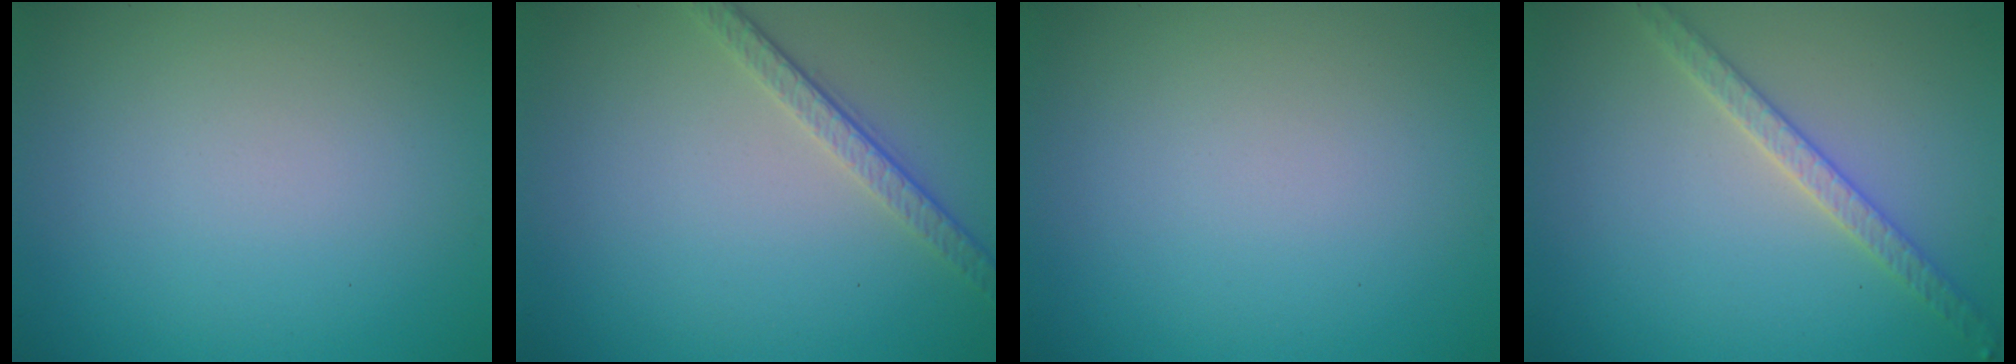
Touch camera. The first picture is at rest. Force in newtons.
{"total": 3.1, "press": 2.3, "slide": 2.1}
{"total": 0.0}
{"total": 2.9, "press": 2.8, "slide": 0.6}